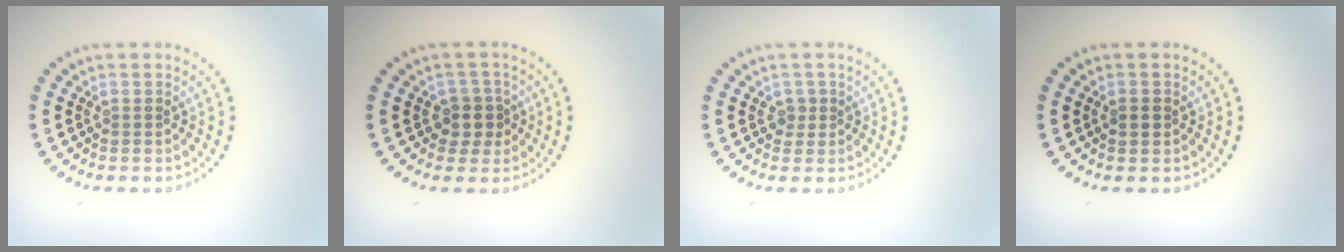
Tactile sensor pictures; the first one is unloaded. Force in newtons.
{"total": 2.1, "press": 1.8, "slide": 1.1}
{"total": 1.0, "press": 0.9, "slide": 0.6}
{"total": 1.5, "press": 1.5, "slide": 0.1}